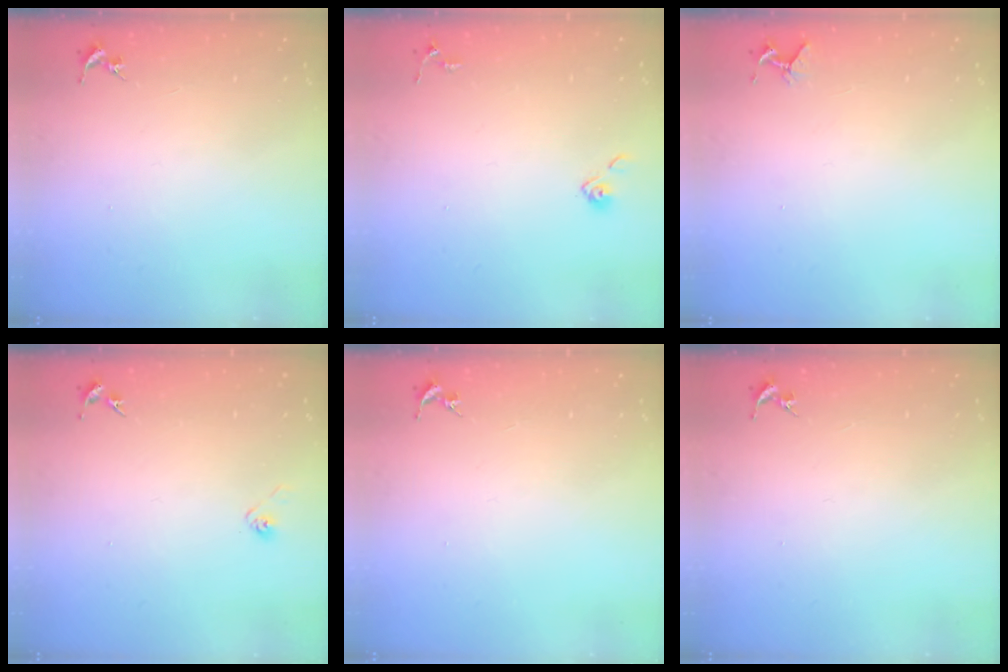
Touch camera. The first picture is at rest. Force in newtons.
{"total": 4.0, "press": 4.0, "slide": 0.4}
{"total": 4.2, "press": 4.2, "slide": 0.4}
{"total": 2.8, "press": 2.6, "slide": 1.1}
{"total": 0.0}
{"total": 0.0}